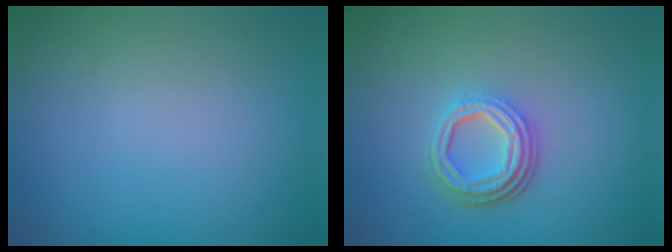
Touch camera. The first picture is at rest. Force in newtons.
{"total": 4.4, "press": 3.3, "slide": 3.0}